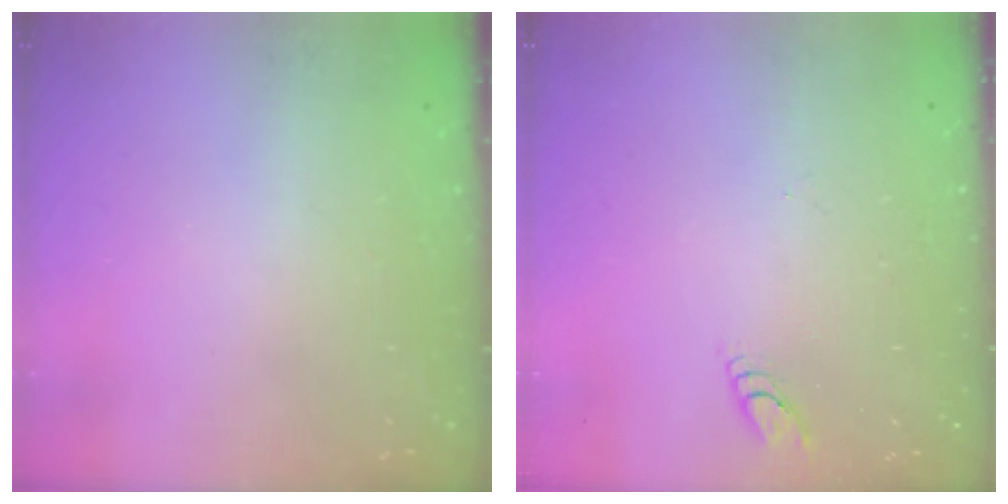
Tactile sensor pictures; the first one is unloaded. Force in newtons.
{"total": 2.8, "press": 2.8, "slide": 0.2}